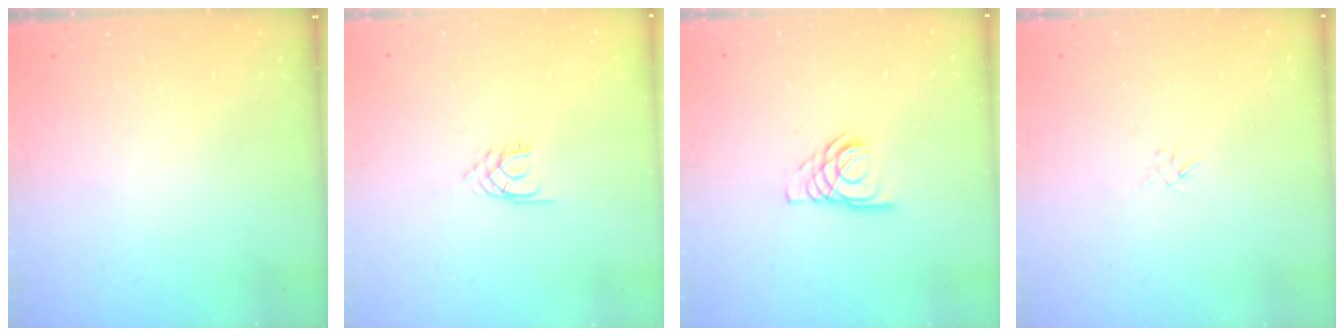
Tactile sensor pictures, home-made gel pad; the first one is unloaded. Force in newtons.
{"total": 1.9, "press": 1.9, "slide": 0.2}
{"total": 5.9, "press": 5.8, "slide": 0.8}
{"total": 1.0, "press": 0.9, "slide": 0.4}